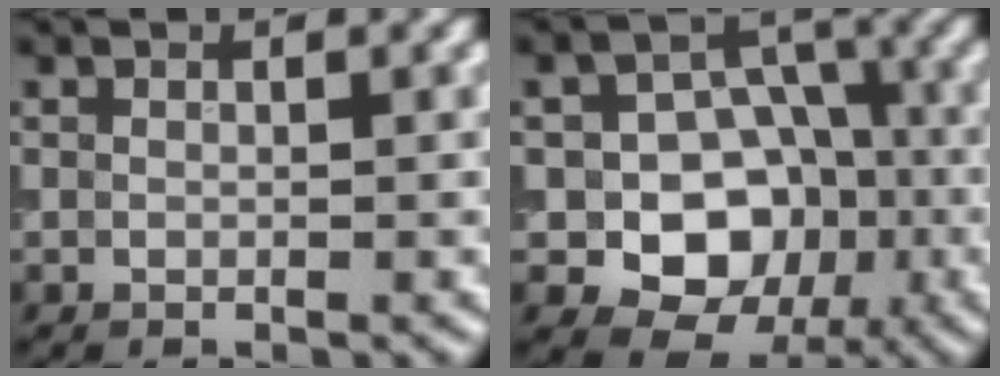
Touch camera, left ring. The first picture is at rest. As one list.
[{"total": 9.0, "force": [-2.2, 7.2, 5.1], "torque": [-0.051, -0.003, -0.056]}]